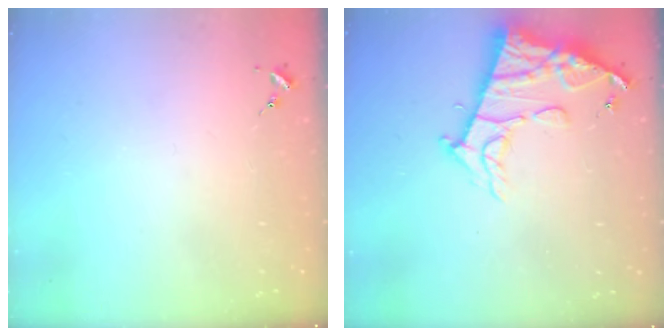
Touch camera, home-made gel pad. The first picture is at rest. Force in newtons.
{"total": 14.9, "press": 14.8, "slide": 1.4}